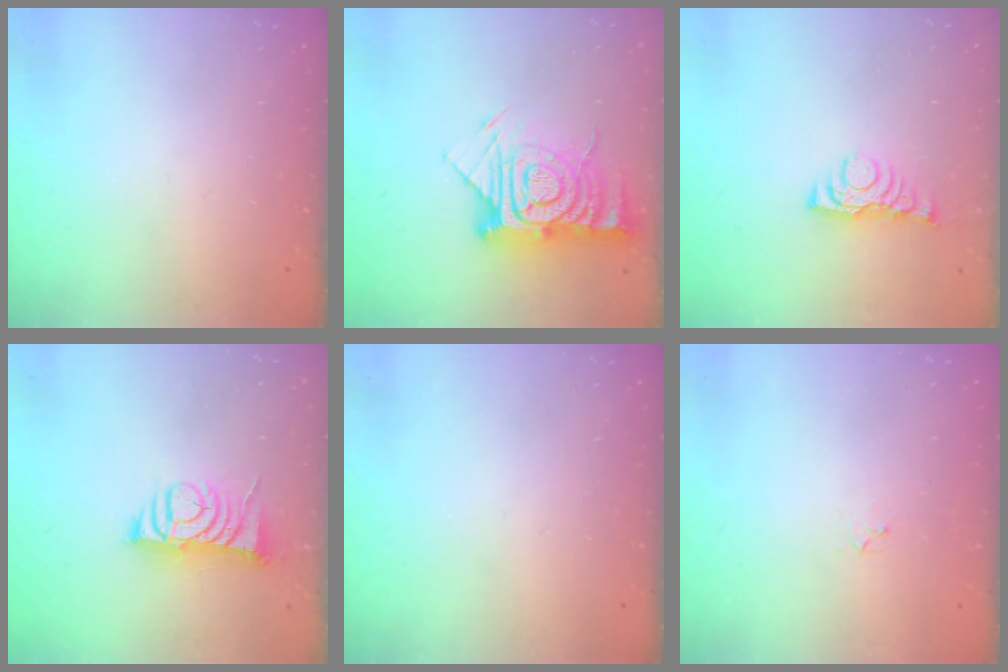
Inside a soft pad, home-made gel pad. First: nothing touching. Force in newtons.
{"total": 16.6, "press": 16.5, "slide": 1.8}
{"total": 5.4, "press": 5.3, "slide": 0.8}
{"total": 7.9, "press": 7.8, "slide": 1.1}
{"total": 0.0}
{"total": 1.9, "press": 1.9, "slide": 0.2}